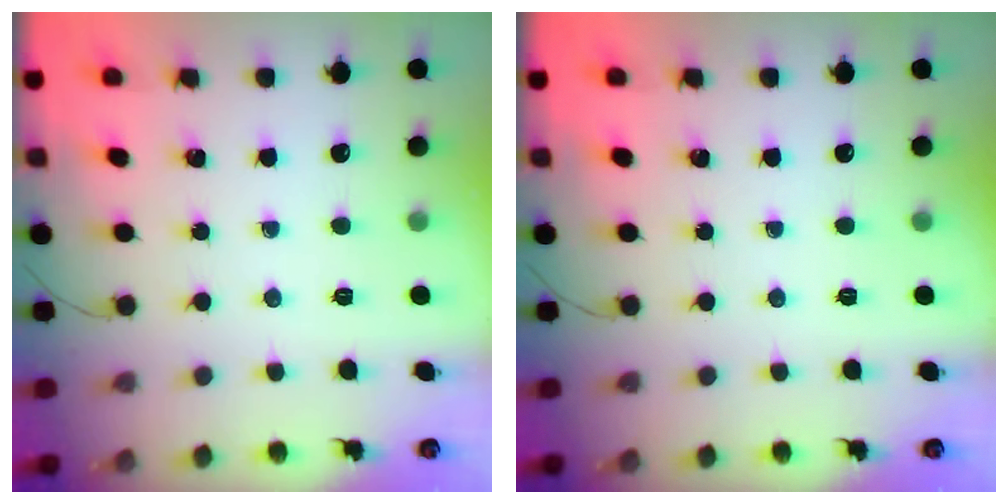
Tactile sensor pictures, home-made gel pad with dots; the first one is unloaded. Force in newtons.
{"total": 0.0}